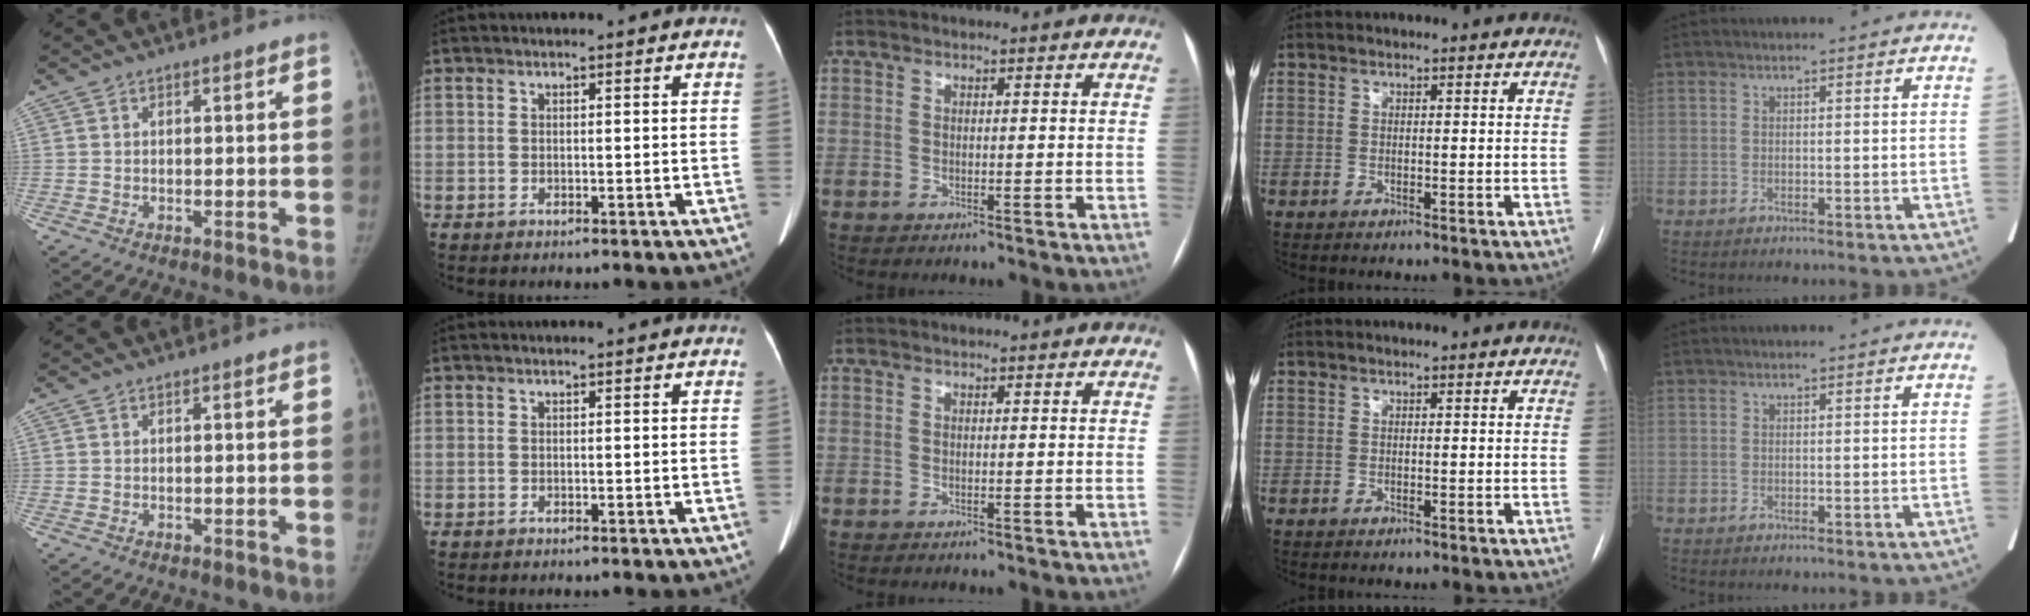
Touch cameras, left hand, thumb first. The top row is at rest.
{}